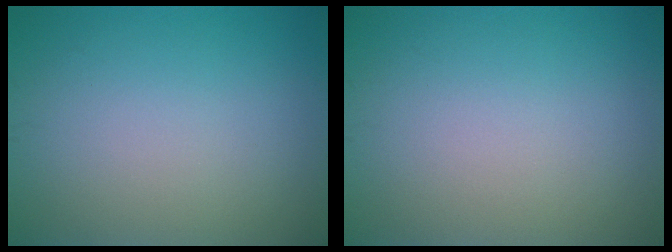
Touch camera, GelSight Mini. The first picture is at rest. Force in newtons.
{"total": 0.0}